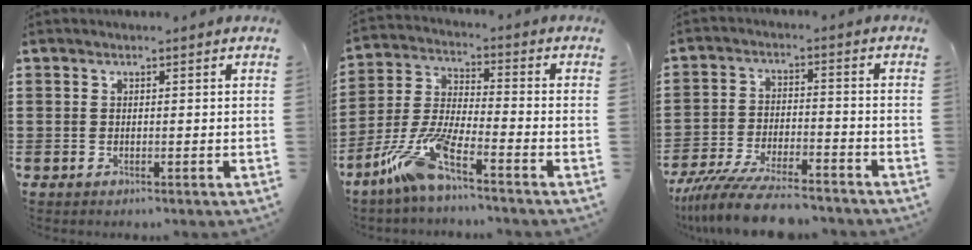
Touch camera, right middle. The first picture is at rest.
{"total": 10.0, "force": [-6.8, 1.0, 7.3], "torque": [-0.185, -0.018, -0.141]}
{"total": 8.9, "force": [-7.9, 1.1, 4.1], "torque": [-0.087, 0.005, -0.151]}